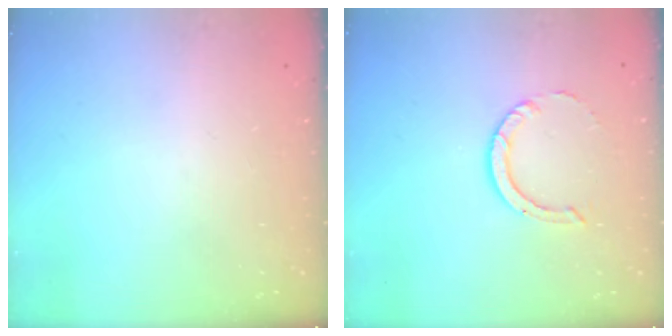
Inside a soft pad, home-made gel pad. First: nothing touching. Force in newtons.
{"total": 5.3, "press": 5.3, "slide": 0.1}